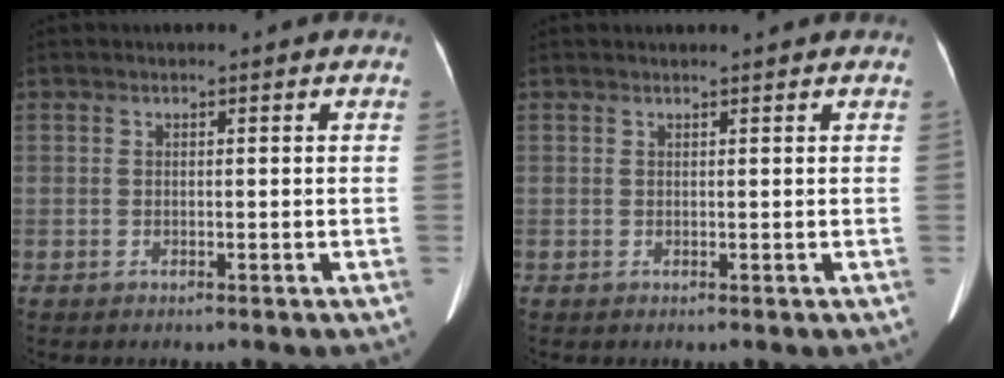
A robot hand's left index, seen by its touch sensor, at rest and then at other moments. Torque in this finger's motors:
{"motor_torque": [0.53, -0.72, 0.01, -0.01]}